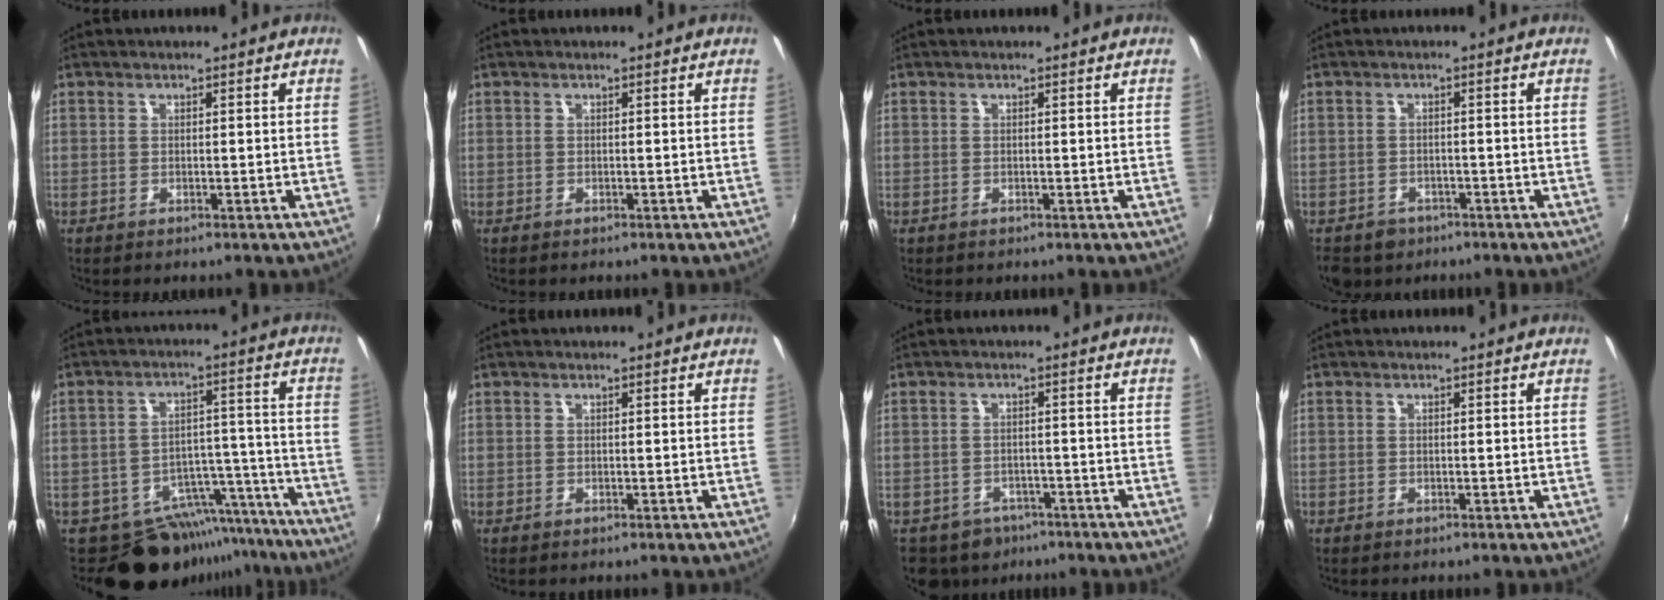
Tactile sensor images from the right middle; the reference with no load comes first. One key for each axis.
{"total": 0.0}
{"total": 0.0}
{"total": 6.1, "fx": -3.9, "fy": 4.3, "fz": 2.1, "tx": -0.059, "ty": -0.009, "tz": -0.055}
{"total": 12.6, "fx": -10.8, "fy": 6.0, "fz": 2.8, "tx": -0.037, "ty": 0.040, "tz": -0.140}
{"total": 0.0}
{"total": 6.4, "fx": -4.2, "fy": 4.7, "fz": 1.1, "tx": -0.040, "ty": 0.007, "tz": -0.057}
{"total": 0.5, "fx": -0.4, "fy": 0.3, "fz": 0.1, "tx": -0.003, "ty": 0.000, "tz": -0.009}